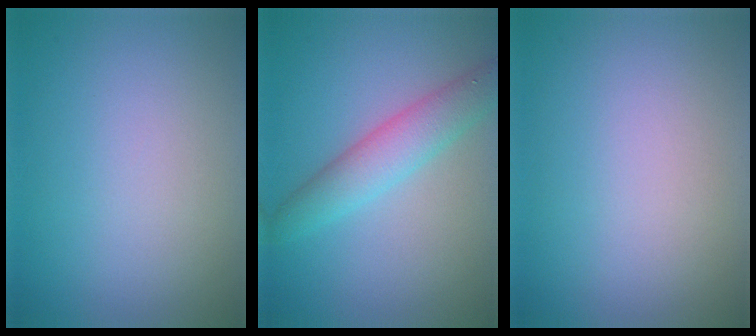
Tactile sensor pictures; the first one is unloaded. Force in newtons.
{"total": 3.9, "press": 3.9, "slide": 0.0}
{"total": 0.0}